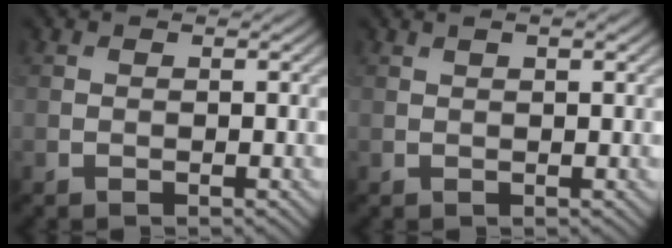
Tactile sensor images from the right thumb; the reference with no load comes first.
{"total": 1.7, "force": [1.2, 0.1, 1.3], "torque": [-0.021, 0.002, 0.021]}